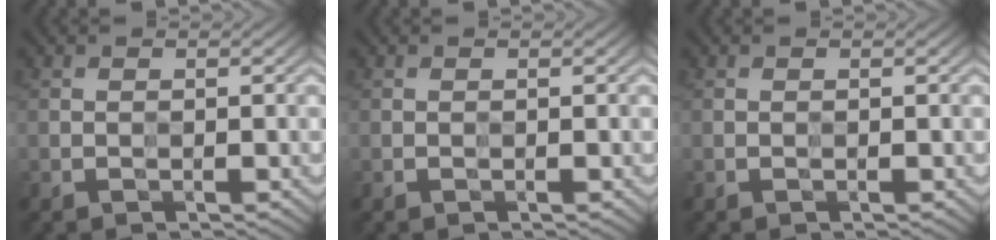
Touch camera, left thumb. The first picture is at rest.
{"total": 0.0}
{"total": 0.0}